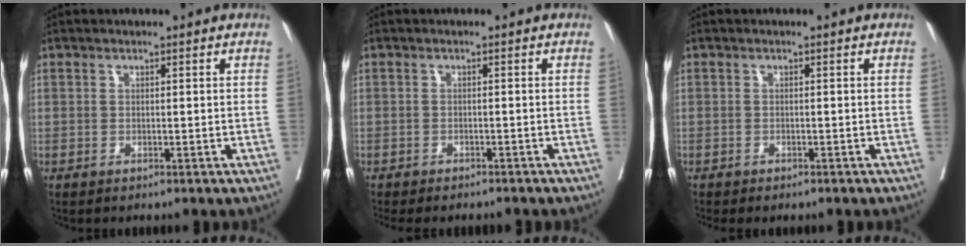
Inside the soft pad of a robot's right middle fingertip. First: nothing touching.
{"total": 8.6, "force": [-7.8, 1.9, 3.1], "torque": [-0.043, -0.011, -0.097]}
{"total": 2.4, "force": [-2.0, 0.6, 1.1], "torque": [-0.018, -0.007, -0.024]}